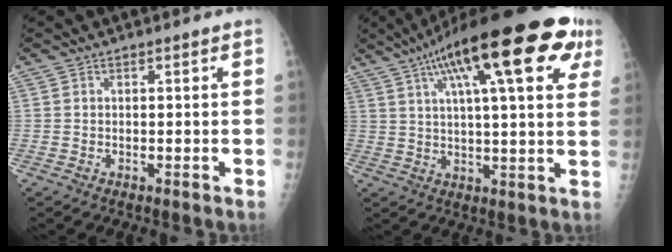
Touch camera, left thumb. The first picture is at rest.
{"total": 25.1, "force": [12.2, 6.7, 20.9], "torque": [-0.307, 0.011, 0.175]}